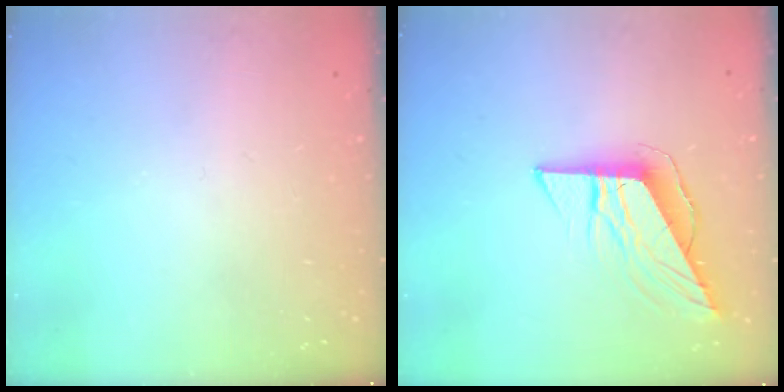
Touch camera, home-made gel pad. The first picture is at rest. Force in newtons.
{"total": 8.7, "press": 8.7, "slide": 0.3}